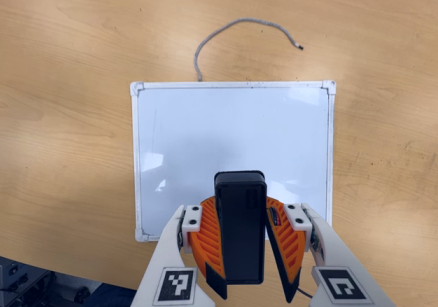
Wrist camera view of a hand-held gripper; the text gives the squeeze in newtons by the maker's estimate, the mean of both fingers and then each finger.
{"total": 10.6, "left": 10.2, "right": 11.1}